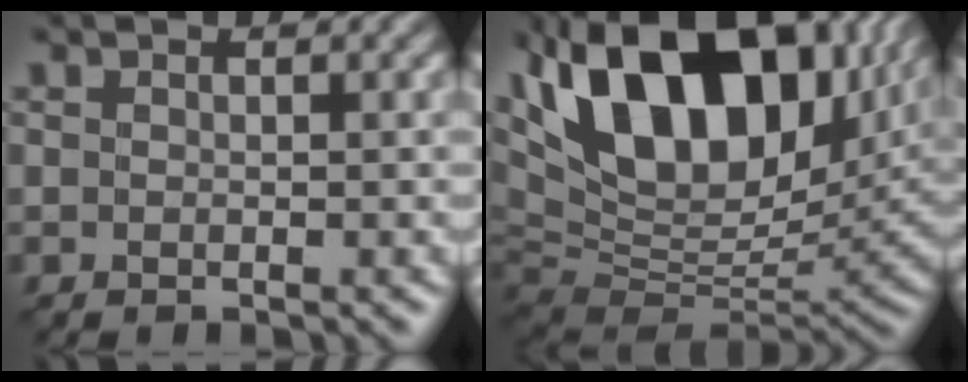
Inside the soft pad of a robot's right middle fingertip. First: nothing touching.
{"total": 18.7, "force": [8.9, 9.9, 13.2], "torque": [-0.258, 0.041, 0.151]}